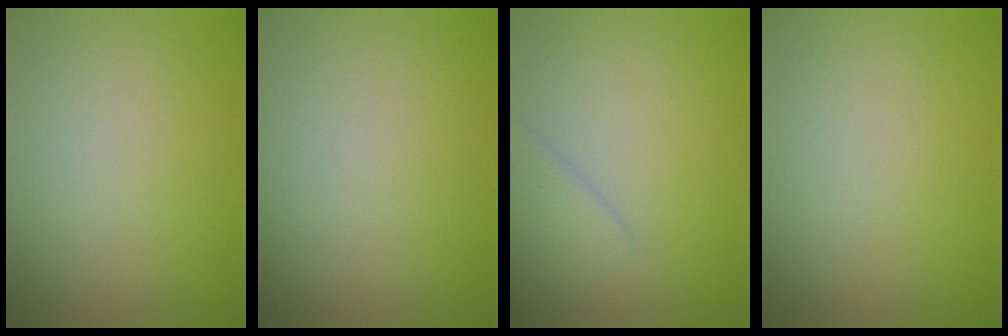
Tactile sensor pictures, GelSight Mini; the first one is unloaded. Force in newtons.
{"total": 0.0}
{"total": 1.6, "press": 1.6, "slide": 0.0}
{"total": 0.0}